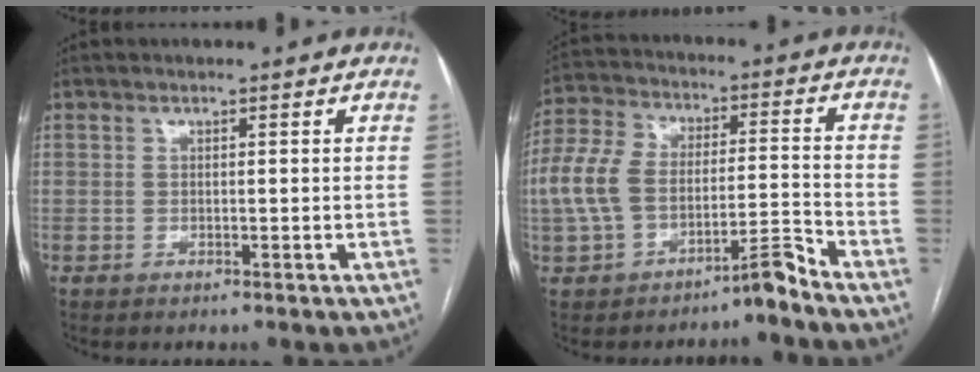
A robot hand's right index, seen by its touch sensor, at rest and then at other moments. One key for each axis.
{"total": 8.9, "fx": -4.8, "fy": 3.6, "fz": 6.6, "tx": -0.140, "ty": 0.044, "tz": -0.087}